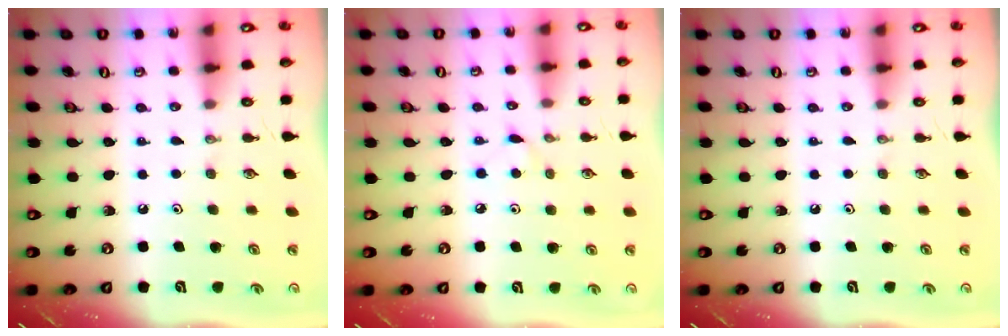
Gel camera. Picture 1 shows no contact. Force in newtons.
{"total": 3.9, "press": 3.8, "slide": 0.5}
{"total": 0.0}